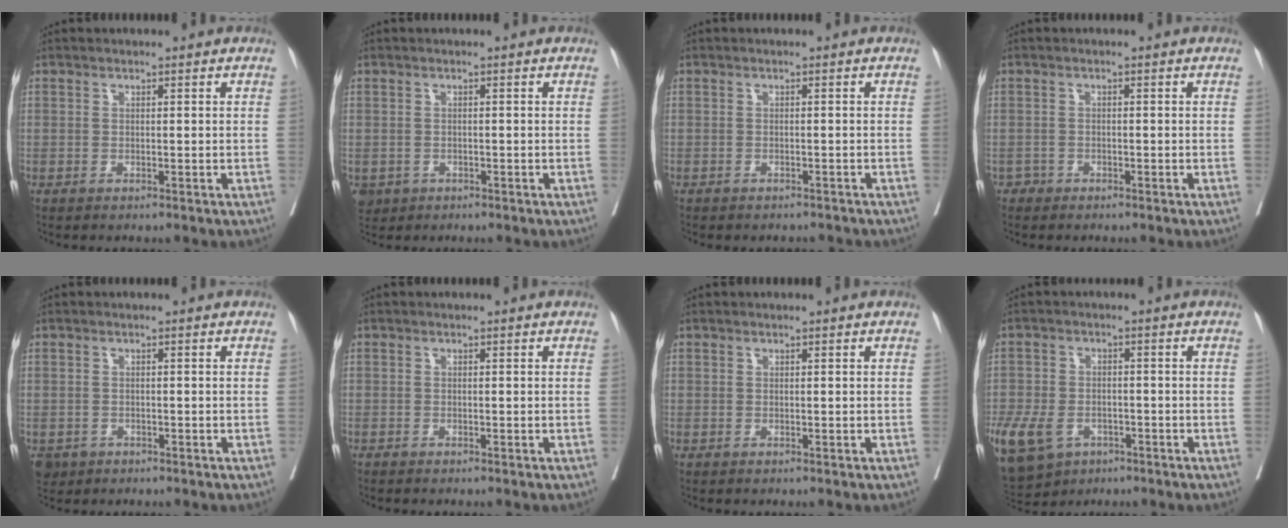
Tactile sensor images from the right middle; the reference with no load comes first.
{"total": 3.4, "force": [-1.7, 2.9, 0.8], "torque": [-0.012, 0.000, -0.023]}
{"total": 3.5, "force": [-3.3, 1.1, 0.8], "torque": [-0.009, 0.001, -0.040]}
{"total": 0.9, "force": [-0.4, 0.3, -0.7], "torque": [0.007, 0.006, -0.013]}
{"total": 2.9, "force": [-1.7, 2.3, 0.6], "torque": [-0.009, 0.001, -0.025]}
{"total": 0.6, "force": [-0.2, -0.3, -0.5], "torque": [0.007, 0.002, -0.010]}
{"total": 0.0}
{"total": 19.2, "force": [-9.4, 14.1, 9.0], "torque": [-0.300, -0.021, -0.147]}